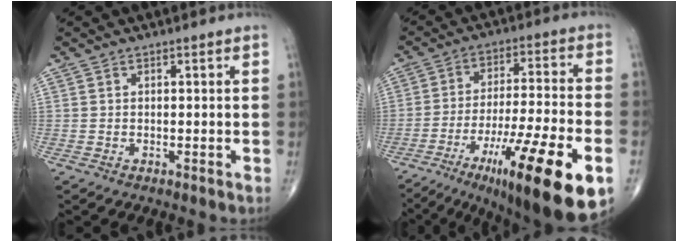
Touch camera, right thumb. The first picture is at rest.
{"total": 23.1, "force": [-10.8, 4.4, 20.0], "torque": [-0.292, 0.024, -0.166]}